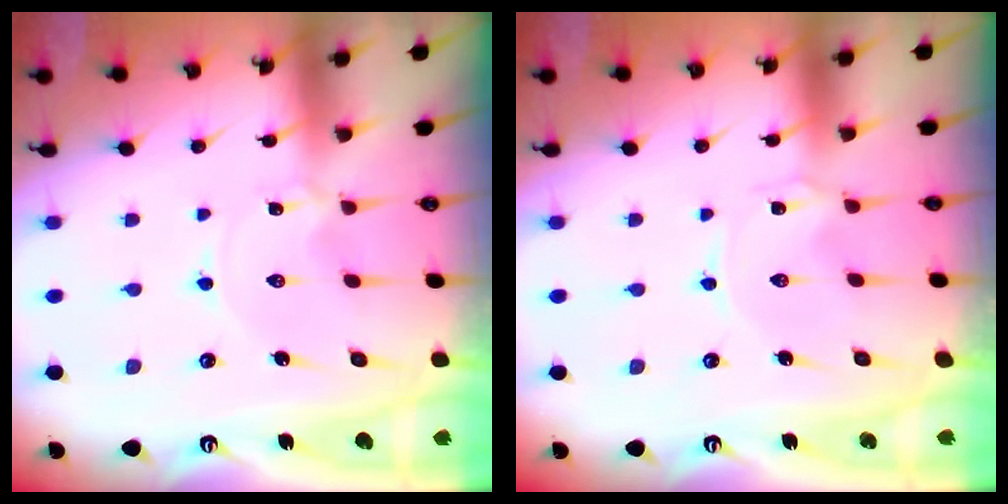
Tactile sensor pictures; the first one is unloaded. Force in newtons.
{"total": 0.0}